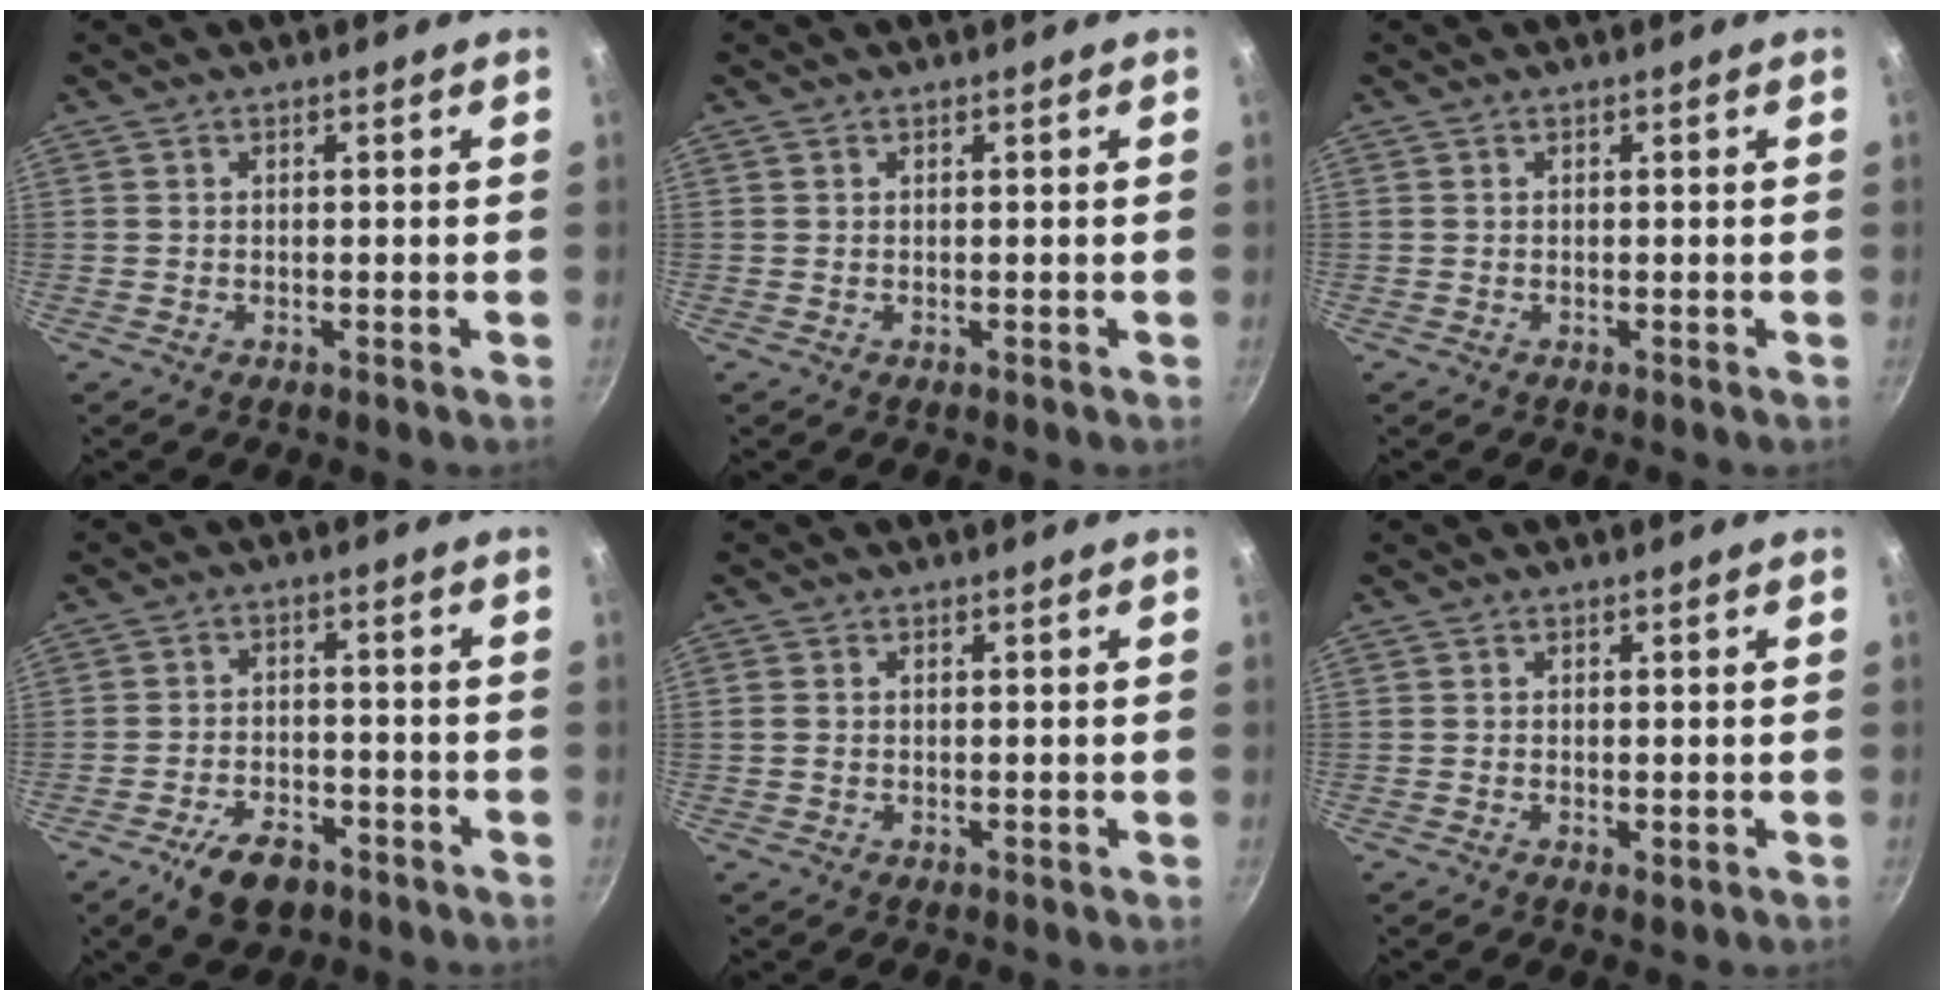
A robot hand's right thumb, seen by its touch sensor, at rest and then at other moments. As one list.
[{"total": 0.0}, {"total": 0.0}, {"total": 8.6, "force": [-5.2, 4.6, 5.1], "torque": [-0.075, 0.031, -0.082]}, {"total": 1.2, "force": [0.0, 1.0, 0.7], "torque": [-0.015, 0.003, -0.002]}, {"total": 1.1, "force": [-0.2, 0.5, 0.9], "torque": [-0.016, -0.004, -0.003]}]